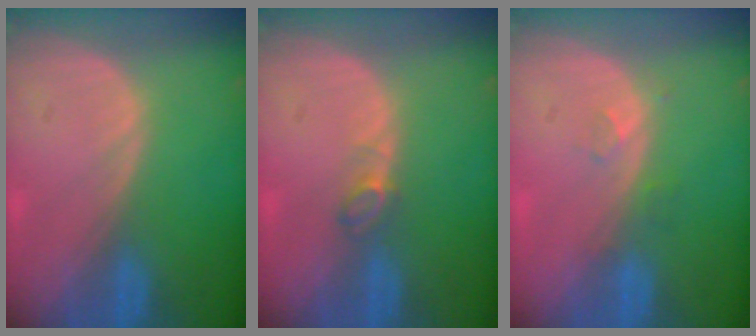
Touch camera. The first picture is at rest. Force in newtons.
{"total": 2.0, "press": 1.9, "slide": 0.4}
{"total": 1.9, "press": 1.6, "slide": 1.0}